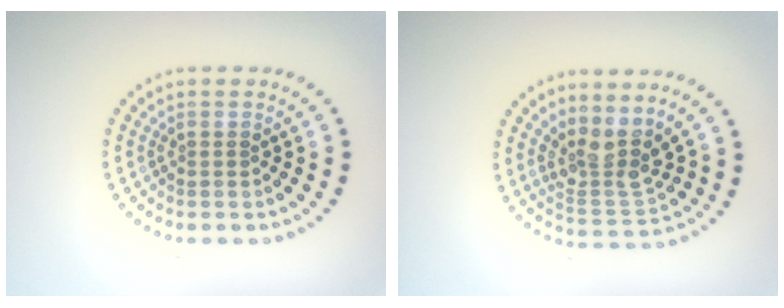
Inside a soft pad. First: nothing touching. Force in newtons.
{"total": 3.6, "press": 2.9, "slide": 2.2}